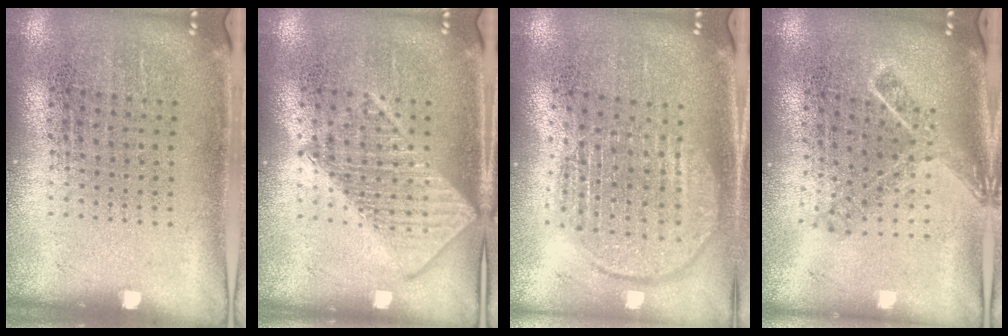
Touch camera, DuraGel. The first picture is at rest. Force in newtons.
{"total": 2.9, "press": 2.9, "slide": 0.3}
{"total": 1.9, "press": 1.7, "slide": 1.0}
{"total": 1.7, "press": 1.3, "slide": 1.1}